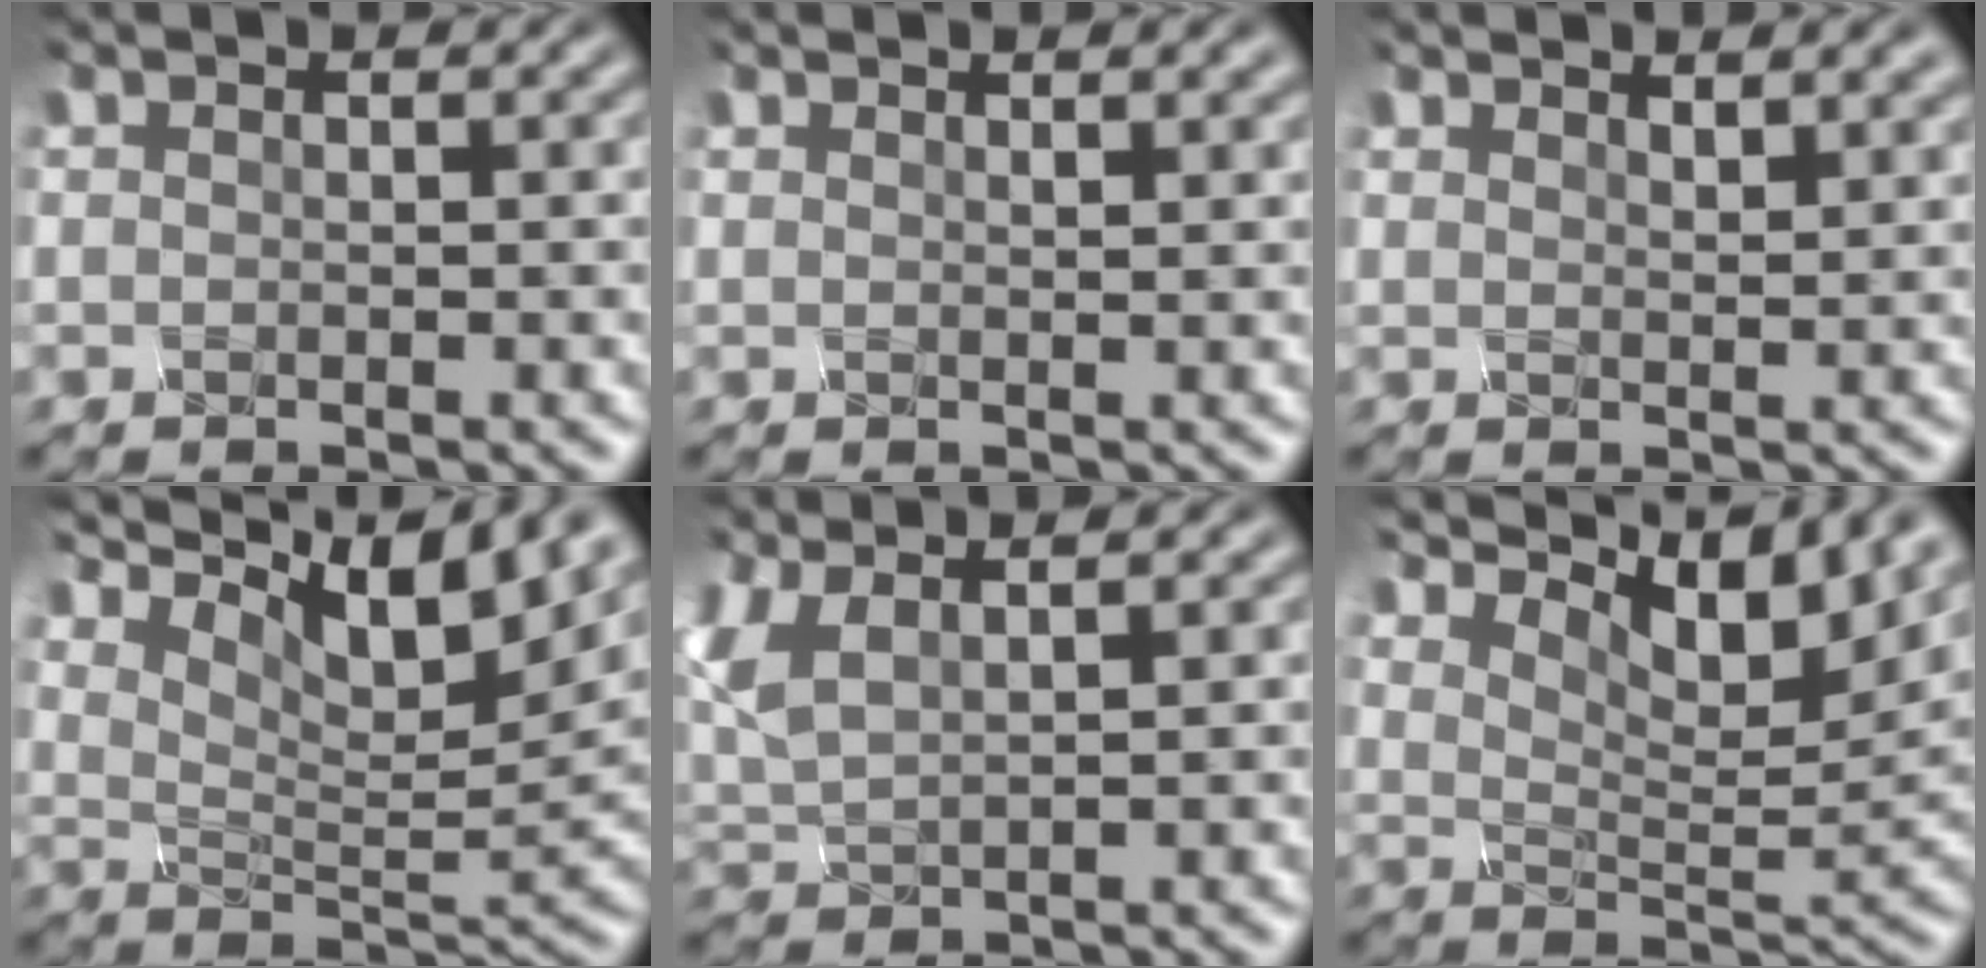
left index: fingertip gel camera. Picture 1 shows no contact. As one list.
[{"total": 1.4, "force": [1.1, 0.4, 0.7], "torque": [0.000, 0.006, 0.011]}, {"total": 2.9, "force": [2.4, 0.8, 1.5], "torque": [-0.010, 0.004, 0.031]}, {"total": 11.5, "force": [7.2, 4.1, 8.0], "torque": [-0.151, 0.009, 0.130]}, {"total": 2.6, "force": [0.6, 1.0, 2.3], "torque": [-0.090, 0.004, 0.035]}, {"total": 8.8, "force": [5.9, 3.3, 5.6], "torque": [-0.117, 0.003, 0.117]}]